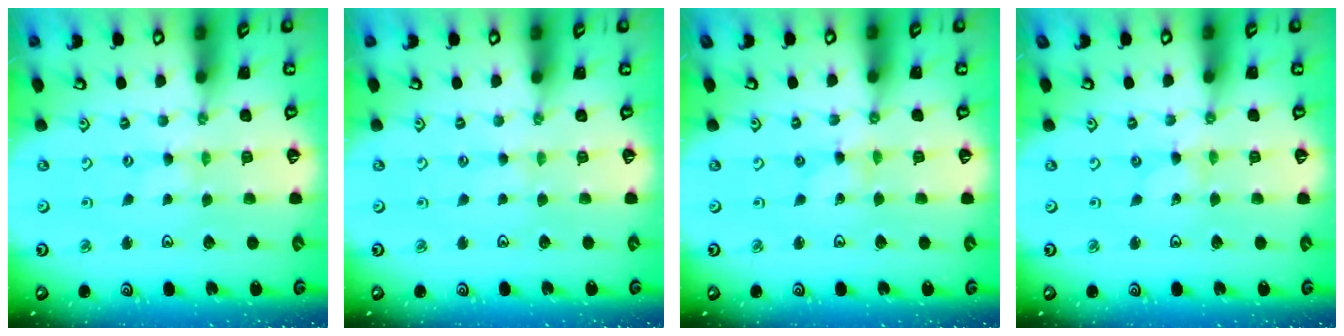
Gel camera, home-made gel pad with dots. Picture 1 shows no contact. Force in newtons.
{"total": 1.0, "press": 1.0, "slide": 0.2}
{"total": 0.8, "press": 0.8, "slide": 0.1}
{"total": 0.0}